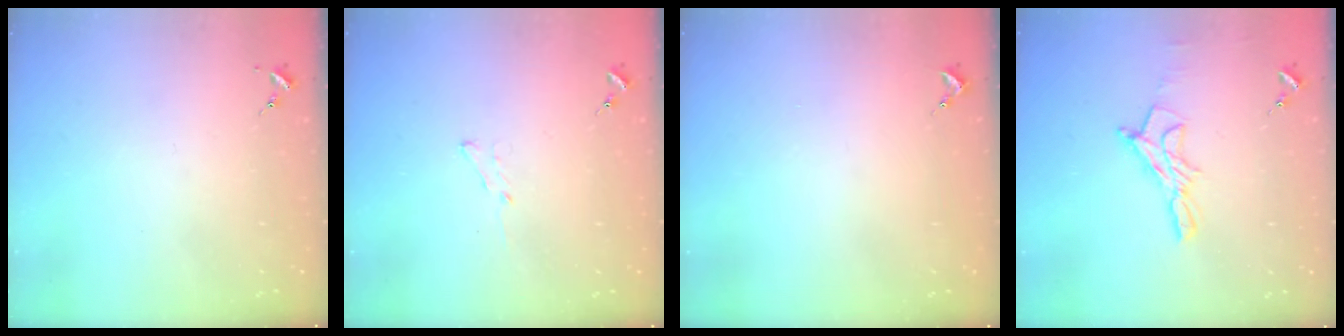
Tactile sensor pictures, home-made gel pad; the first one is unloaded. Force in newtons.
{"total": 3.8, "press": 3.7, "slide": 0.4}
{"total": 0.9, "press": 0.9, "slide": 0.1}
{"total": 10.8, "press": 10.8, "slide": 0.7}